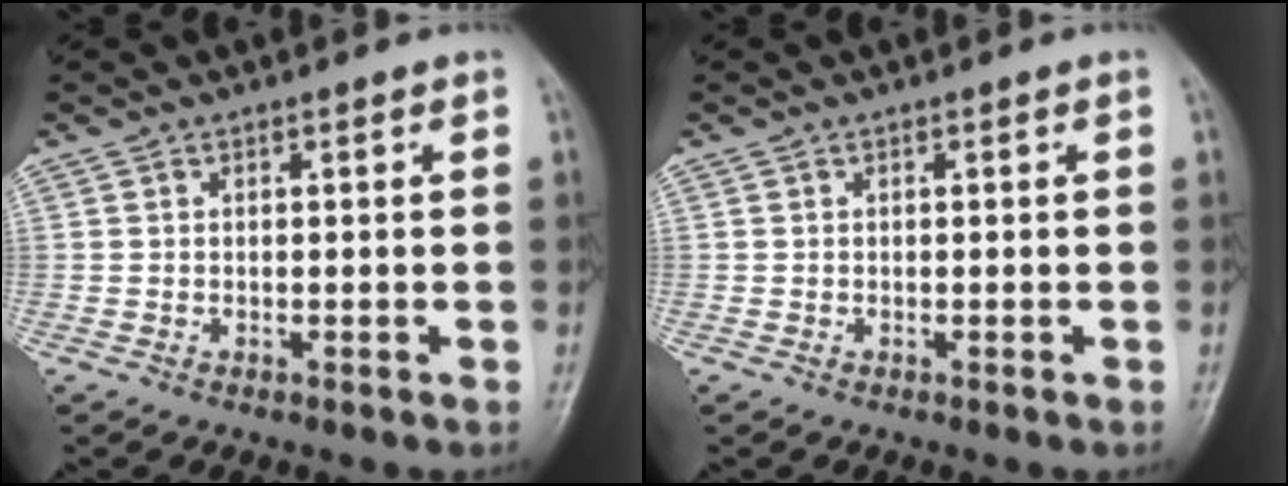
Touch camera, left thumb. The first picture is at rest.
{"total": 0.0}